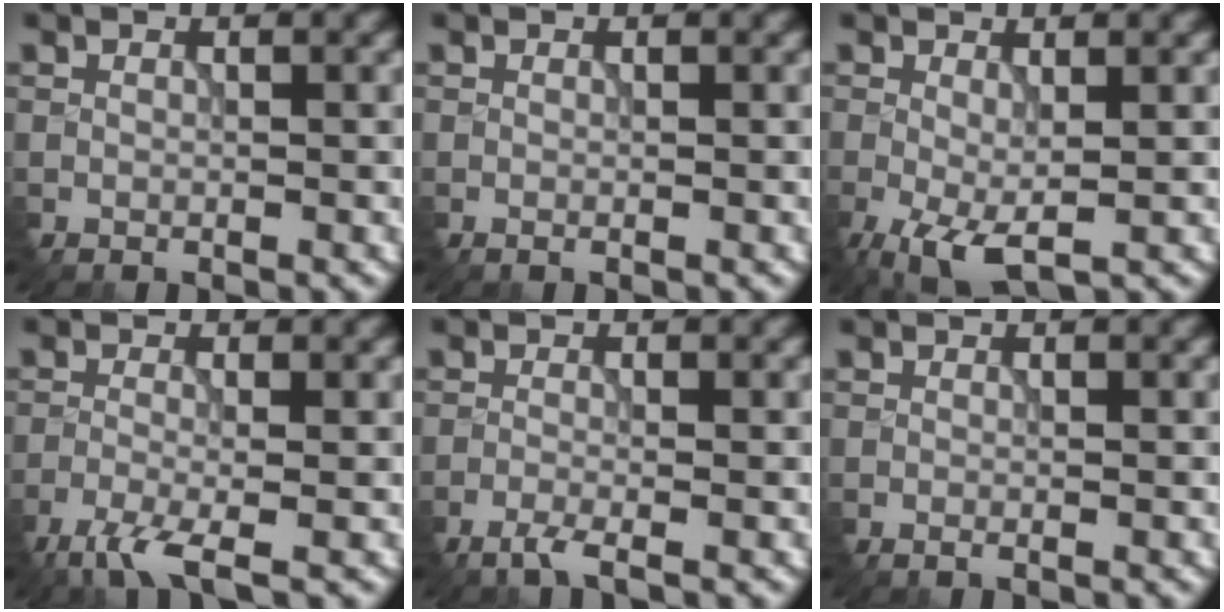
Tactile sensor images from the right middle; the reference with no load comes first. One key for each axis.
{"total": 0.0}
{"total": 3.9, "fx": -1.4, "fy": 1.7, "fz": 3.2, "tx": -0.078, "ty": -0.013, "tz": -0.021}
{"total": 4.0, "fx": -2.8, "fy": 0.7, "fz": 2.8, "tx": -0.065, "ty": -0.006, "tz": -0.058}
{"total": 2.2, "fx": -1.8, "fy": 0.1, "fz": 1.3, "tx": -0.036, "ty": -0.005, "tz": -0.040}
{"total": 0.5, "fx": -0.4, "fy": -0.1, "fz": 0.3, "tx": -0.009, "ty": -0.005, "tz": -0.008}